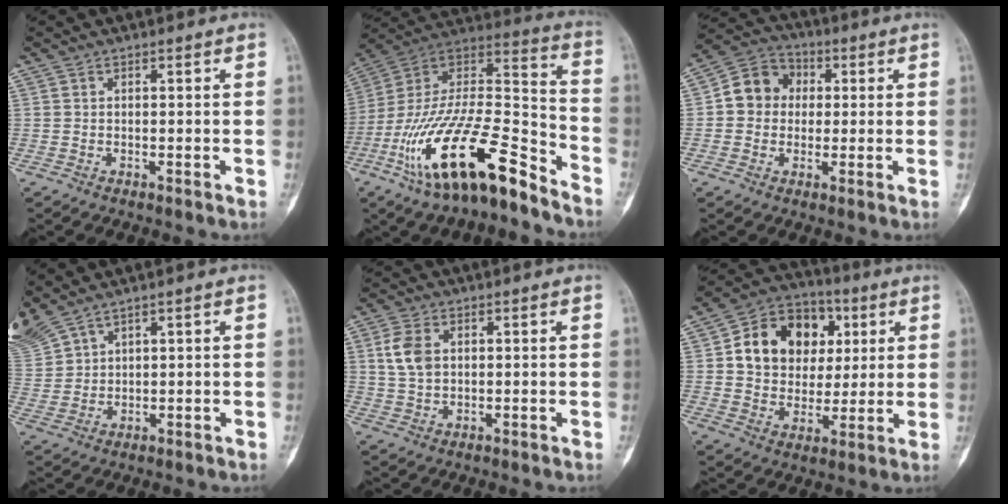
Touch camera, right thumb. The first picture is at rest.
{"total": 25.5, "force": [-15.6, 8.1, 18.5], "torque": [-0.366, 0.069, -0.278]}
{"total": 8.9, "force": [0.8, 7.9, 4.1], "torque": [-0.040, 0.020, -0.001]}
{"total": 9.6, "force": [7.4, 3.6, 4.8], "torque": [-0.132, -0.012, 0.169]}
{"total": 6.2, "force": [1.4, 4.2, 4.4], "torque": [-0.087, 0.001, 0.031]}
{"total": 16.6, "force": [4.0, 13.4, 9.0], "torque": [-0.108, 0.007, 0.067]}